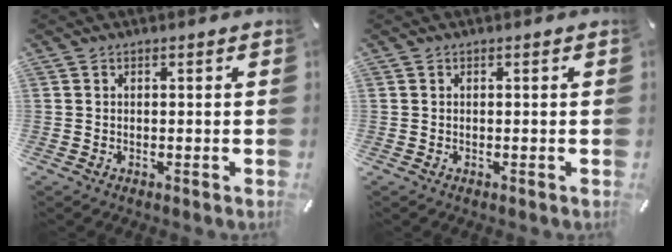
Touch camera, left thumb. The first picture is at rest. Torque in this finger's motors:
{"motor_torque": [0.00, 0.00, 0.01, -0.01, 0.00]}